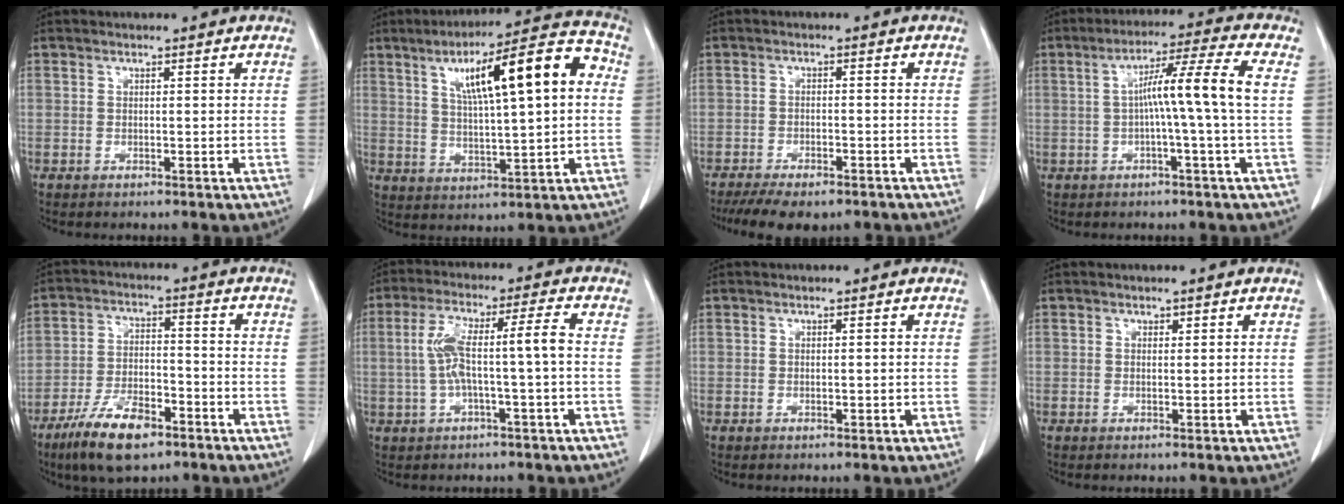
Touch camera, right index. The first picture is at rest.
{"total": 17.0, "force": [4.3, 3.1, 16.1], "torque": [-0.245, 0.037, 0.068]}
{"total": 10.5, "force": [-7.9, 4.0, 5.6], "torque": [-0.091, -0.005, -0.114]}
{"total": 9.5, "force": [0.3, -1.3, 9.4], "torque": [-0.159, 0.020, 0.005]}
{"total": 11.2, "force": [-7.2, 4.1, 7.6], "torque": [-0.147, -0.005, -0.126]}
{"total": 8.9, "force": [-0.4, 0.9, 8.9], "torque": [-0.176, 0.034, -0.007]}
{"total": 0.7, "force": [-0.1, 0.4, 0.6], "torque": [-0.017, 0.000, 0.002]}
{"total": 0.8, "force": [0.3, 0.6, 0.4], "torque": [-0.011, 0.006, 0.008]}